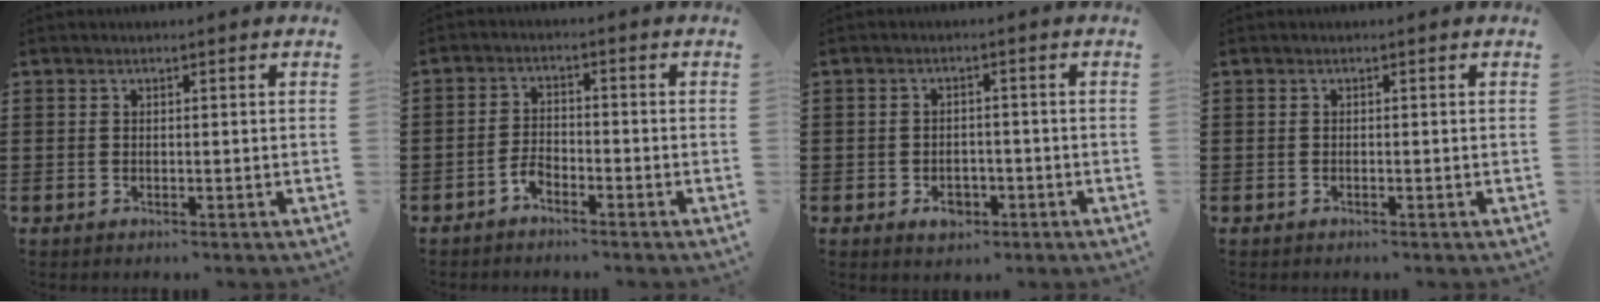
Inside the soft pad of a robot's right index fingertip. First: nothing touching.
{"total": 2.6, "force": [-2.0, 1.2, 1.1], "torque": [-0.025, 0.007, -0.040]}
{"total": 3.0, "force": [-1.4, 2.0, 1.7], "torque": [-0.024, -0.001, -0.030]}
{"total": 0.0}